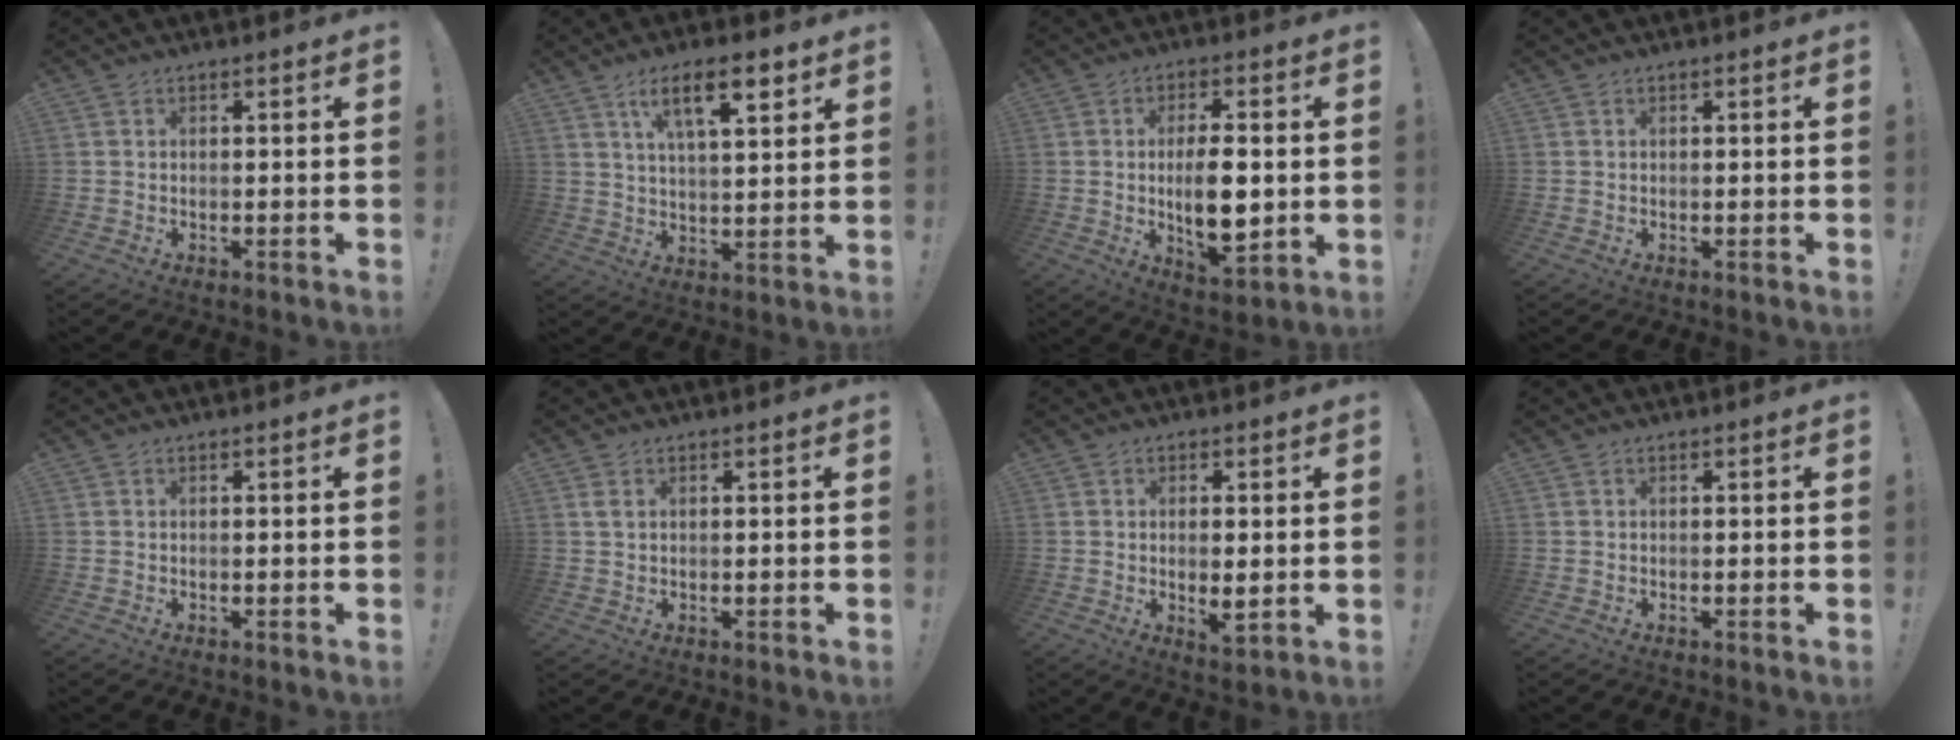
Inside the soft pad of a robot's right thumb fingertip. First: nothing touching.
{"total": 12.2, "force": [6.1, 4.0, 9.8], "torque": [-0.150, -0.014, 0.098]}
{"total": 12.3, "force": [-0.4, 5.1, 11.2], "torque": [-0.196, -0.012, -0.010]}
{"total": 0.0}
{"total": 0.0}
{"total": 1.7, "force": [0.8, 0.9, 1.2], "torque": [-0.019, 0.000, 0.012]}
{"total": 4.4, "force": [-0.2, 1.5, 4.1], "torque": [-0.049, -0.010, 0.001]}
{"total": 0.0}